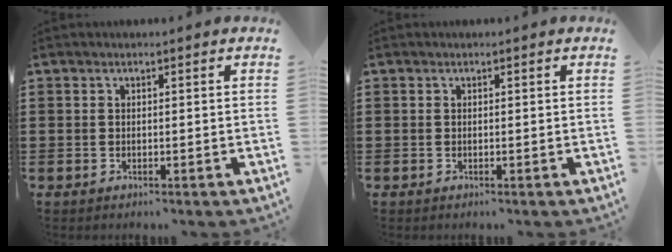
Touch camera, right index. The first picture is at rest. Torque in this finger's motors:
{"motor_torque": [0.00, 0.00, 0.00, 0.00]}